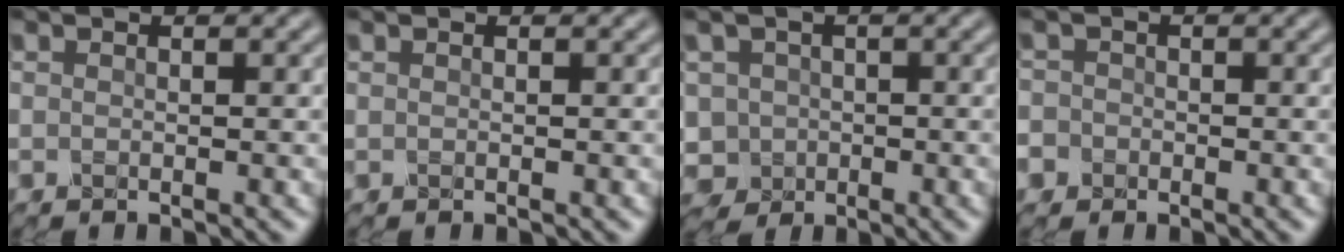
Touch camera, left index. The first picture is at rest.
{"total": 0.0}
{"total": 3.9, "force": [-0.9, 3.8, 0.7], "torque": [-0.005, 0.001, -0.025]}
{"total": 3.1, "force": [-1.4, 2.7, 0.6], "torque": [0.000, 0.001, -0.039]}